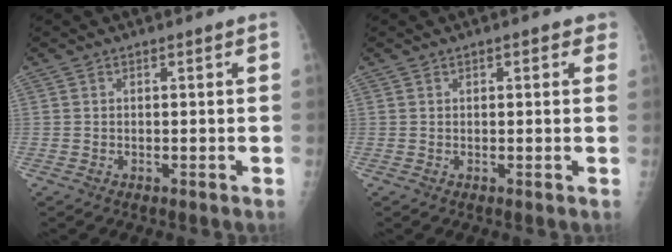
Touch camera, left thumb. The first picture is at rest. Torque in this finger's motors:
{"motor_torque": [-0.09, 0.10, -0.27, 0.04, -0.01]}